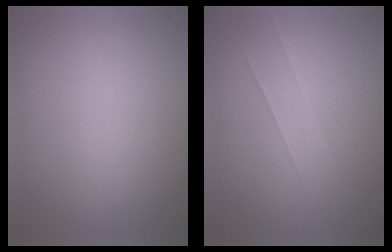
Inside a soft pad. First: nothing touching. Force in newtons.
{"total": 1.7}